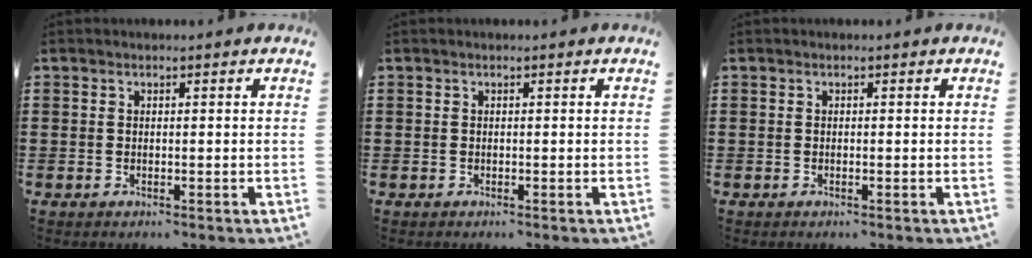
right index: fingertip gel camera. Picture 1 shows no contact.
{"total": 0.0}
{"total": 0.0}